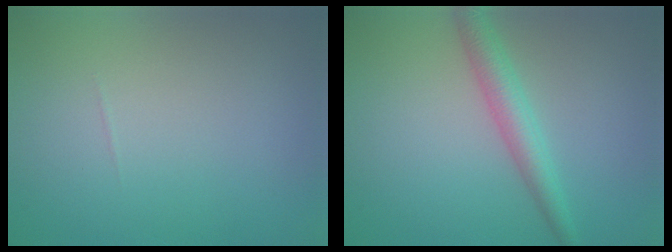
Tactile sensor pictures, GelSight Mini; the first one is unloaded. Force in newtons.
{"total": 3.1, "press": 3.1, "slide": 0.1}